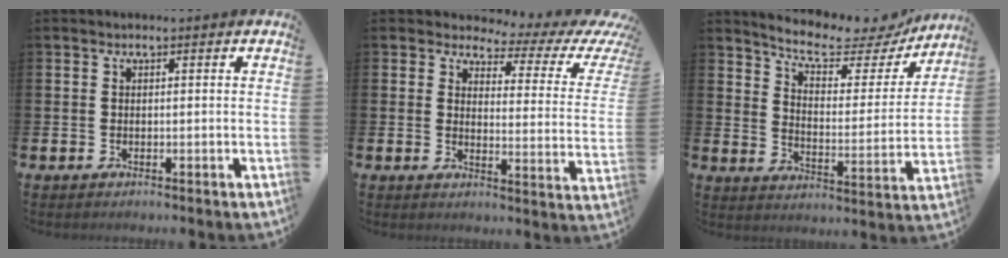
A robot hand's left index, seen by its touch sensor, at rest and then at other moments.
{"total": 2.8, "force": [2.1, 1.5, 1.2], "torque": [-0.026, -0.030, 0.021]}
{"total": 7.4, "force": [6.6, 2.4, 2.5], "torque": [-0.070, -0.050, 0.106]}